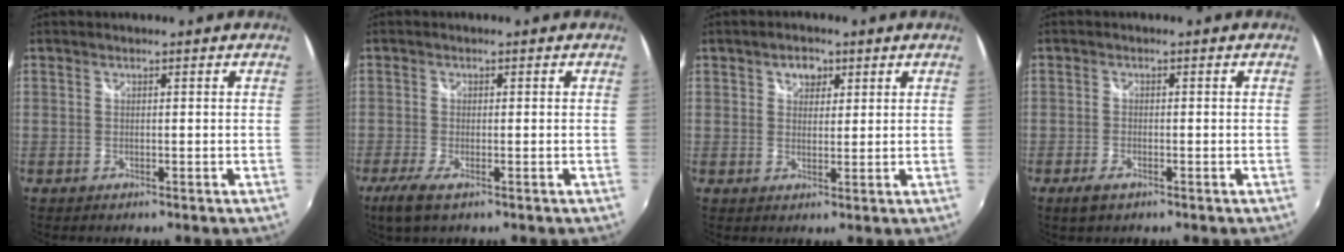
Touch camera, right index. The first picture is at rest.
{"total": 4.1, "force": [-2.4, 1.0, 3.2], "torque": [-0.075, -0.013, -0.046]}
{"total": 3.4, "force": [1.7, 2.5, 1.5], "torque": [-0.015, 0.009, 0.027]}
{"total": 2.8, "force": [-1.8, 1.2, 1.7], "torque": [-0.041, -0.007, -0.035]}